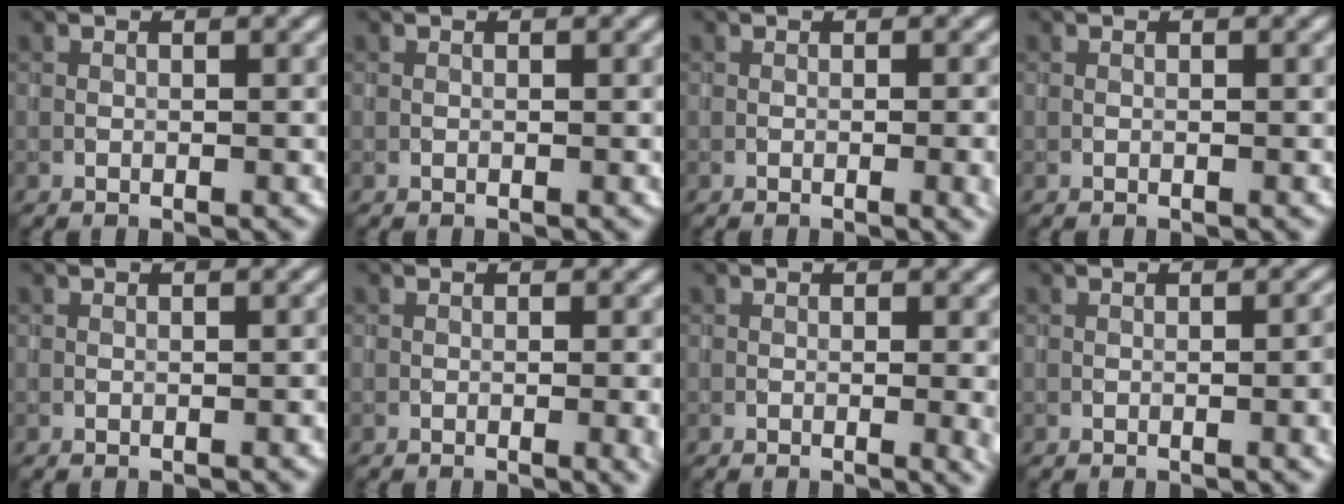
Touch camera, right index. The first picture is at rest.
{"total": 0.0}
{"total": 2.9, "force": [-1.0, 1.0, 2.6], "torque": [-0.033, -0.003, -0.006]}
{"total": 0.0}
{"total": 0.6, "force": [-0.5, 0.2, 0.3], "torque": [-0.005, 0.001, -0.003]}
{"total": 2.5, "force": [-0.9, 0.7, 2.2], "torque": [-0.031, -0.004, -0.006]}
{"total": 2.3, "force": [-0.4, 0.8, 2.1], "torque": [-0.031, -0.009, 0.000]}
{"total": 3.4, "force": [-1.2, 1.1, 3.0], "torque": [-0.040, -0.001, -0.010]}